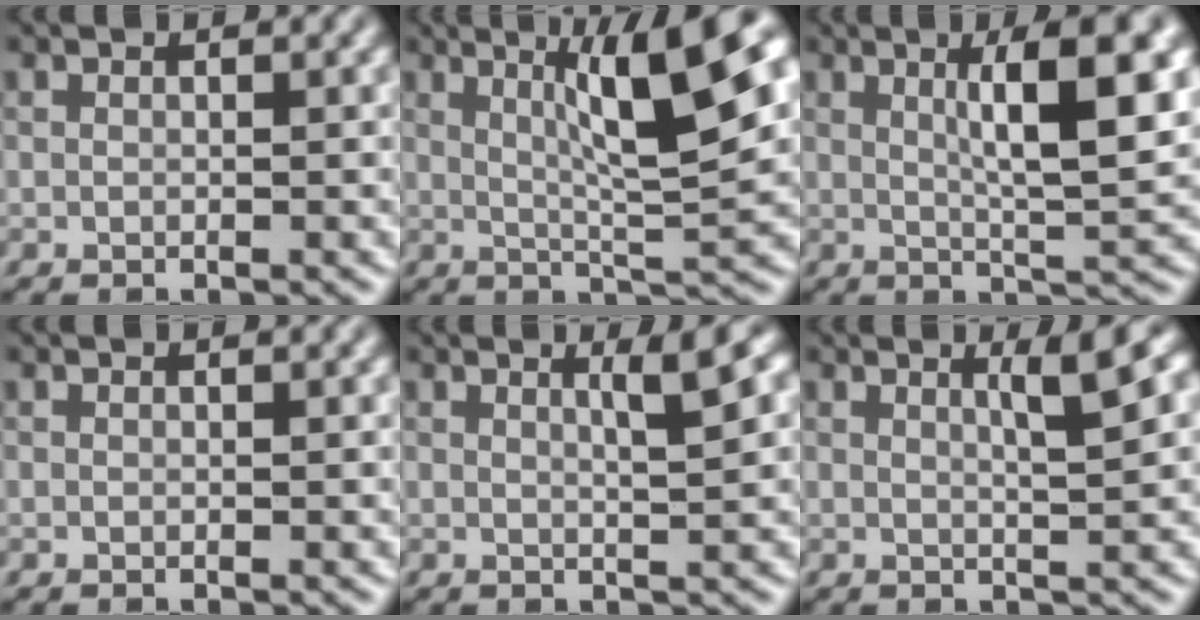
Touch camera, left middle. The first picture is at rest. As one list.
[{"total": 9.2, "force": [2.9, 1.5, 8.6], "torque": [-0.117, 0.012, 0.048]}, {"total": 7.2, "force": [1.8, 1.4, 6.8], "torque": [-0.093, 0.004, 0.029]}, {"total": 0.0}, {"total": 2.5, "force": [1.0, 0.4, 2.3], "torque": [-0.026, 0.006, 0.013]}, {"total": 2.8, "force": [1.1, 0.4, 2.6], "torque": [-0.031, 0.006, 0.016]}]